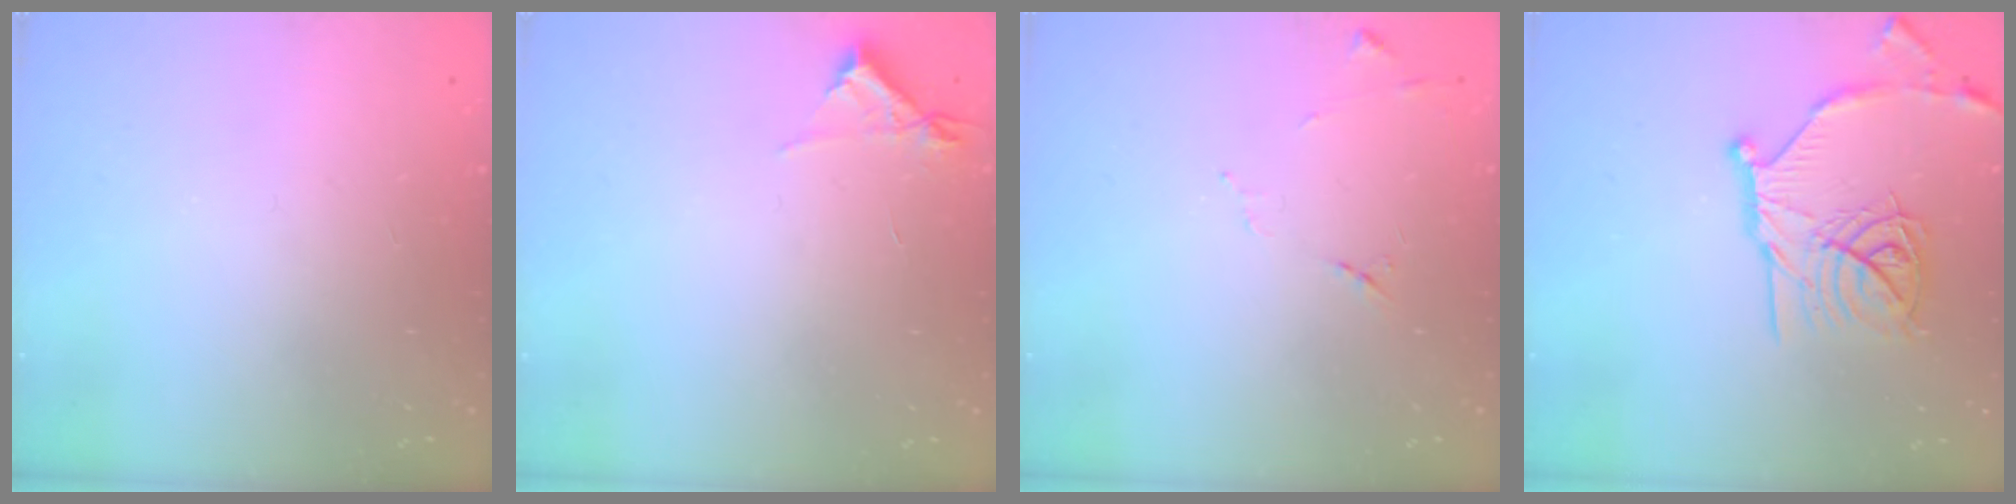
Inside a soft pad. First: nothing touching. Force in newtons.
{"total": 5.0, "press": 4.9, "slide": 0.7}
{"total": 7.1, "press": 7.1, "slide": 0.7}
{"total": 19.6, "press": 19.5, "slide": 1.7}